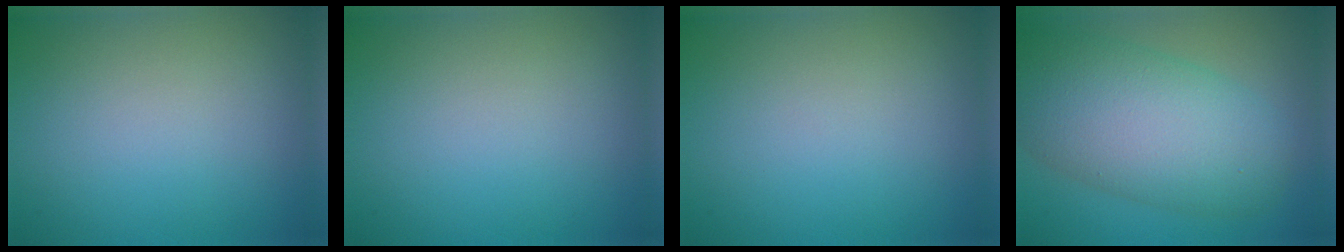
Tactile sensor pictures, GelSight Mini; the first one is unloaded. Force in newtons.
{"total": 0.0}
{"total": 0.0}
{"total": 9.7, "press": 9.7, "slide": 0.4}